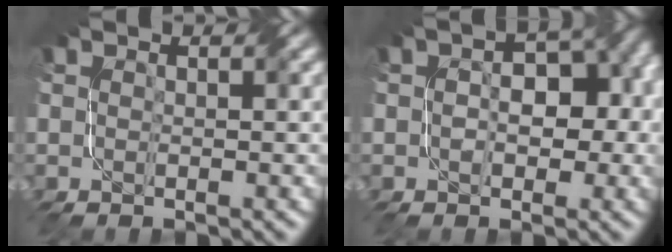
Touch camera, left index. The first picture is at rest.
{"total": 5.5, "force": [-0.8, 3.5, 4.2], "torque": [-0.039, 0.013, -0.010]}